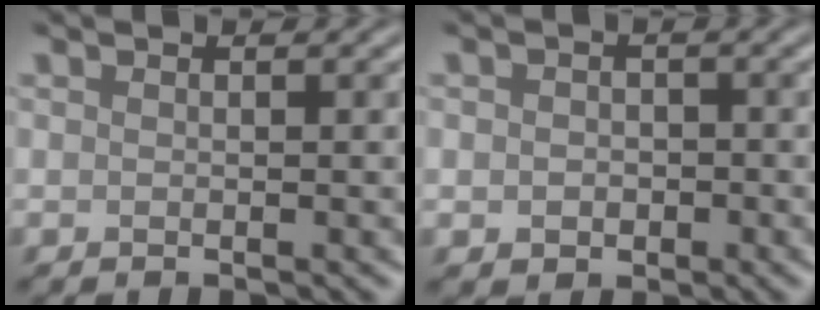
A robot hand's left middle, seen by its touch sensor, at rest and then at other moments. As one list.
[{"total": 1.9, "force": [-0.3, 1.6, 1.0], "torque": [-0.011, -0.006, -0.008]}]